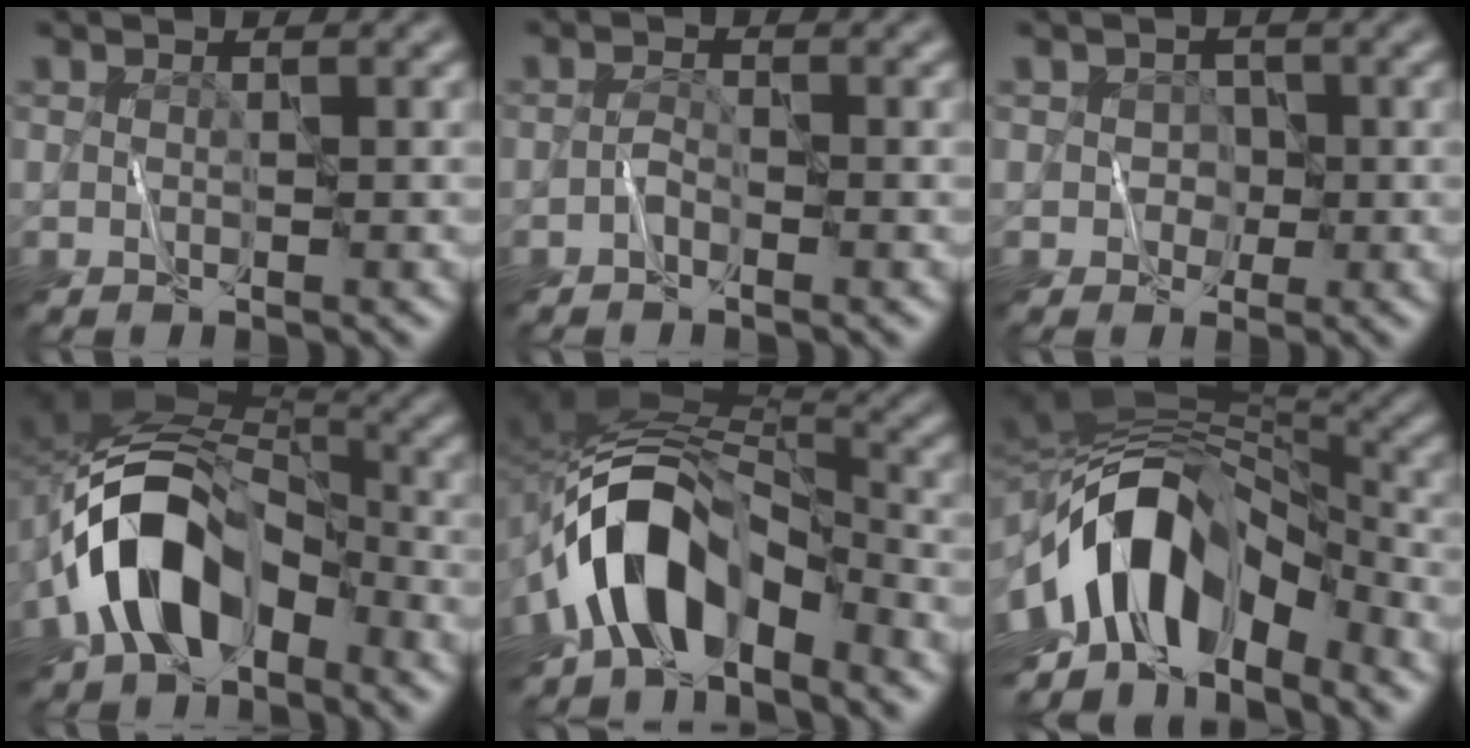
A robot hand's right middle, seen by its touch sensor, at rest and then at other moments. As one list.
[{"total": 0.8, "force": [-0.6, 0.3, 0.4], "torque": [-0.010, 0.006, -0.015]}, {"total": 1.8, "force": [-0.3, 1.7, 0.2], "torque": [0.025, 0.009, -0.018]}, {"total": 10.4, "force": [-4.1, 7.0, 6.5], "torque": [-0.110, 0.009, -0.085]}, {"total": 9.5, "force": [-4.9, 5.4, 6.1], "torque": [-0.098, 0.005, -0.092]}, {"total": 13.3, "force": [-5.1, 7.4, 9.8], "torque": [-0.165, 0.004, -0.094]}]